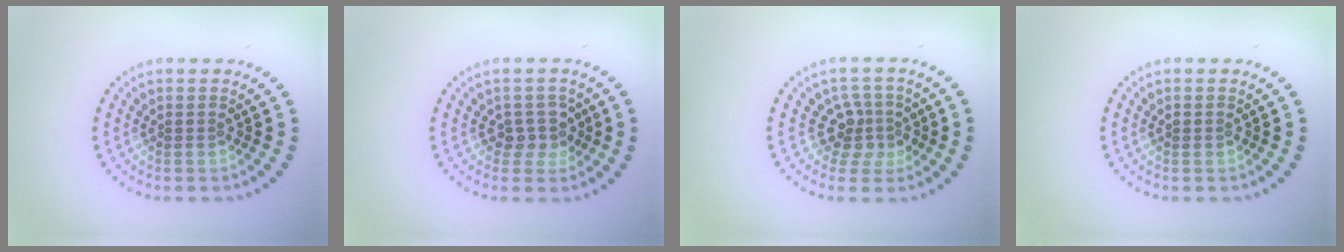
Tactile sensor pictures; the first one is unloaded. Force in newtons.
{"total": 2.1, "press": 1.7, "slide": 1.2}
{"total": 2.7, "press": 2.0, "slide": 1.8}
{"total": 0.6, "press": 0.6, "slide": 0.2}